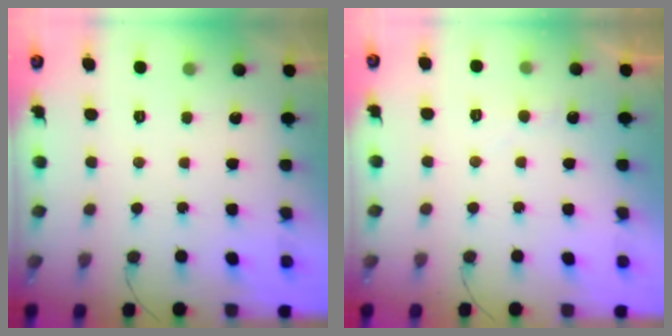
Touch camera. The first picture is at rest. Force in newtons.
{"total": 4.0, "press": 4.0, "slide": 0.5}